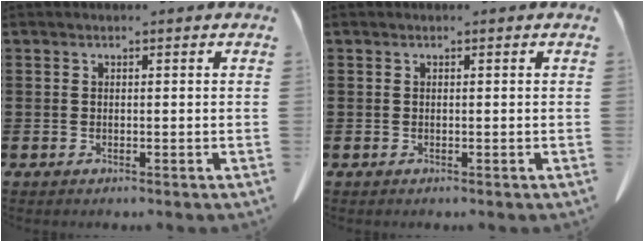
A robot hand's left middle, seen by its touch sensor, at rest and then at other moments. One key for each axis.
{"total": 0.0}